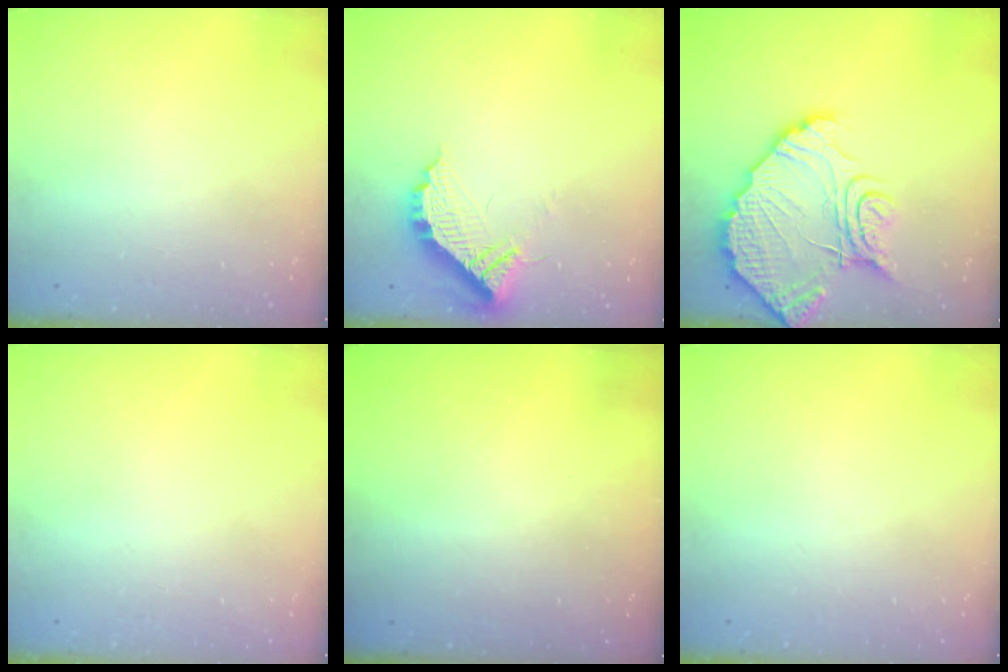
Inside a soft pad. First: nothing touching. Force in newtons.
{"total": 10.3, "press": 10.3, "slide": 0.6}
{"total": 16.0, "press": 16.0, "slide": 1.3}
{"total": 0.0}
{"total": 3.0, "press": 3.0, "slide": 0.1}
{"total": 0.0}